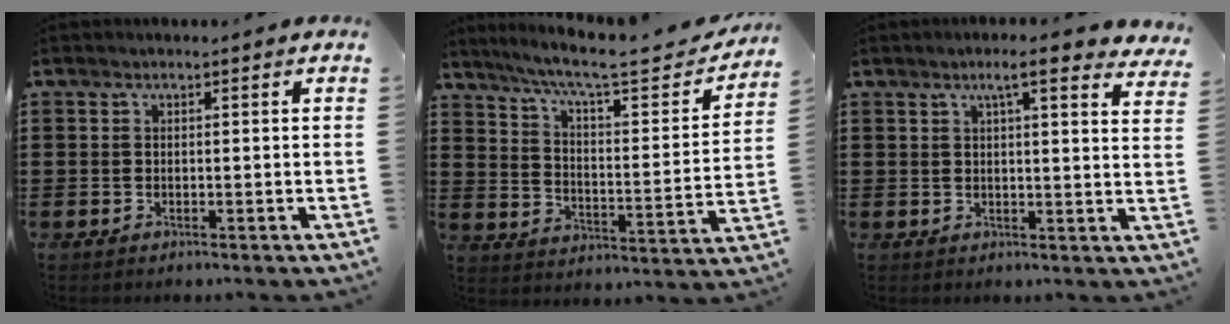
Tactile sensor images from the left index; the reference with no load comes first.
{"total": 7.8, "force": [6.3, 0.6, 4.5], "torque": [-0.105, -0.041, 0.099]}
{"total": 5.6, "force": [4.1, 0.2, 3.8], "torque": [-0.069, -0.014, 0.066]}